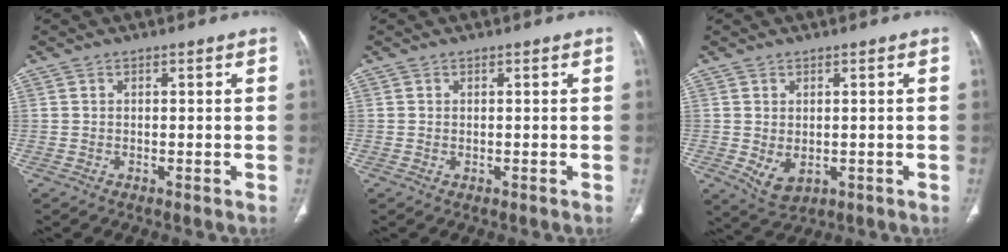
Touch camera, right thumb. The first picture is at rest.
{"total": 0.0}
{"total": 4.7, "force": [-0.6, 3.1, 3.4], "torque": [-0.054, -0.009, 0.007]}